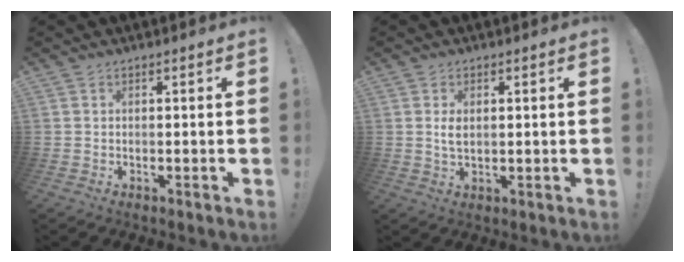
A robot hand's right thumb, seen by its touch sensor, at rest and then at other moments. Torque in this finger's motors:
{"motor_torque": [-0.46, 0.23, 0.05, 0.44, 0.04]}